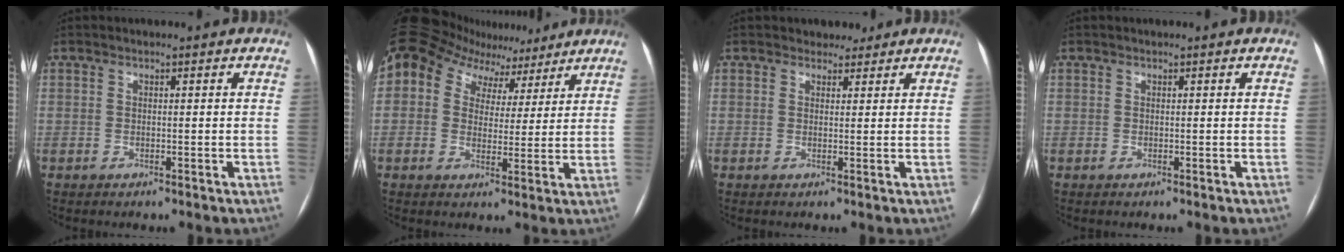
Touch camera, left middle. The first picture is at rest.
{"total": 16.0, "force": [10.7, 10.7, 5.4], "torque": [-0.138, 0.061, 0.161]}
{"total": 1.9, "force": [1.5, 1.2, 0.0], "torque": [0.001, 0.004, 0.022]}
{"total": 0.0}